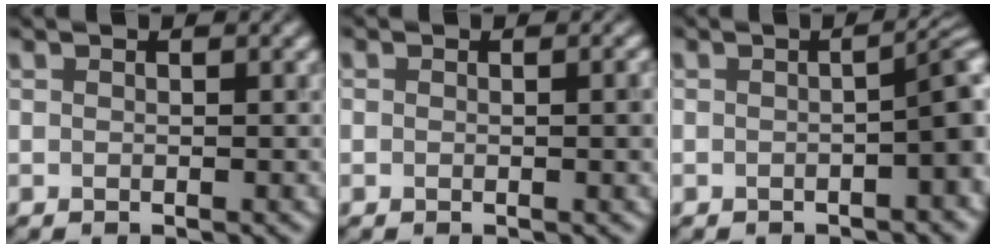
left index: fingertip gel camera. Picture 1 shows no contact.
{"total": 1.1, "force": [0.0, 0.5, 1.0], "torque": [-0.011, -0.002, 0.001]}
{"total": 4.0, "force": [-1.1, 1.1, 3.7], "torque": [-0.045, 0.010, -0.013]}